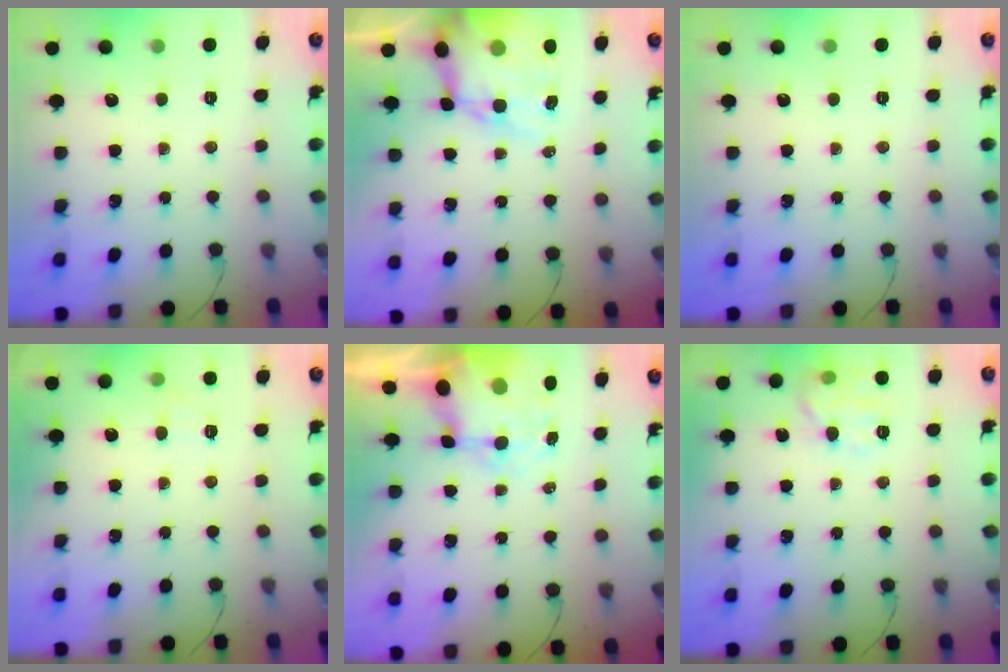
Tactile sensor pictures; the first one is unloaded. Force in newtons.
{"total": 11.7, "press": 11.3, "slide": 3.2}
{"total": 0.0}
{"total": 5.0, "press": 4.9, "slide": 1.2}
{"total": 8.2, "press": 8.0, "slide": 1.9}
{"total": 8.2, "press": 8.2, "slide": 0.4}